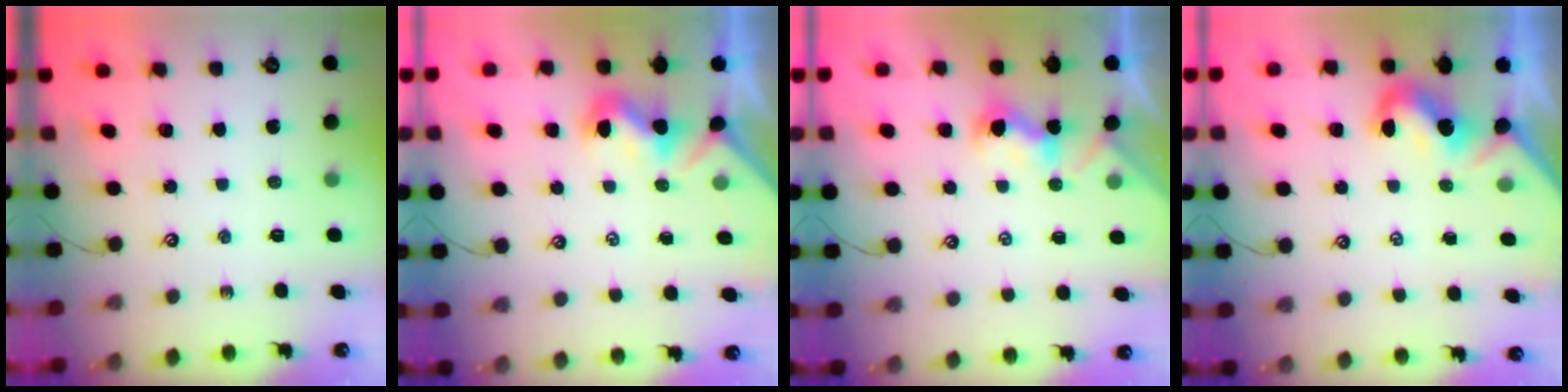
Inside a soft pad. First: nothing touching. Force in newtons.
{"total": 0.6, "press": 0.4, "slide": 0.5}
{"total": 1.0, "press": 1.0, "slide": 0.4}
{"total": 2.1, "press": 2.0, "slide": 0.5}